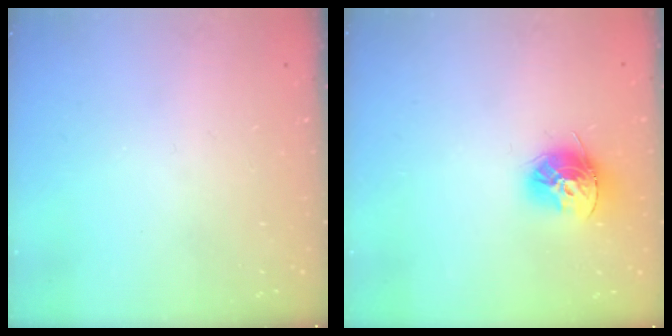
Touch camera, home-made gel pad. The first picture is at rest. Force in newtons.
{"total": 12.6, "press": 12.5, "slide": 1.2}